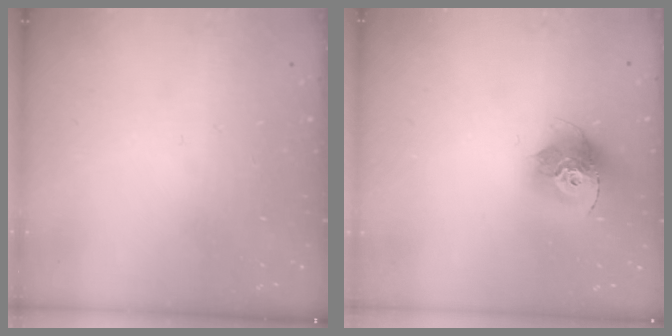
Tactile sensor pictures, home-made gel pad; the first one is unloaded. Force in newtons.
{"total": 14.4, "press": 14.3, "slide": 1.3}